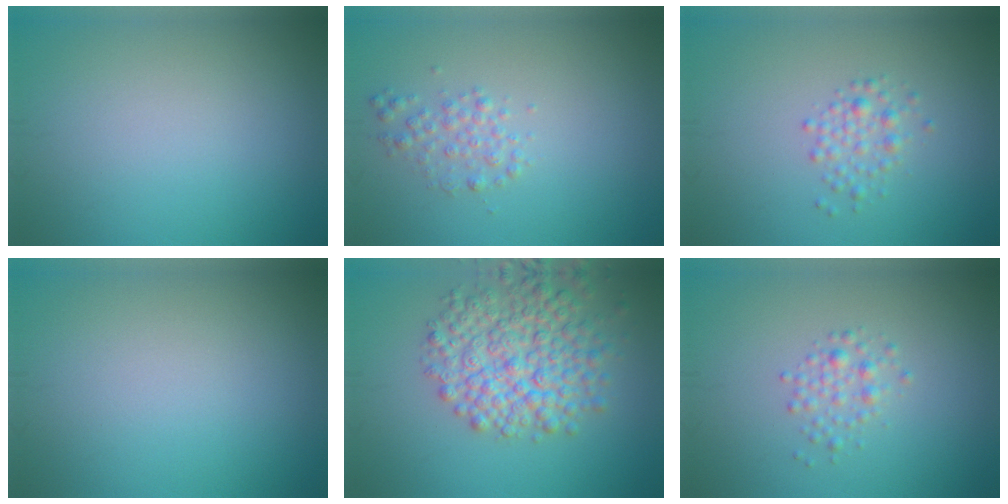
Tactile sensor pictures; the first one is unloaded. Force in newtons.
{"total": 1.7, "press": 1.7, "slide": 0.0}
{"total": 1.7, "press": 1.7, "slide": 0.0}
{"total": 0.0}
{"total": 7.0, "press": 7.0, "slide": 0.3}
{"total": 1.6, "press": 1.6, "slide": 0.0}